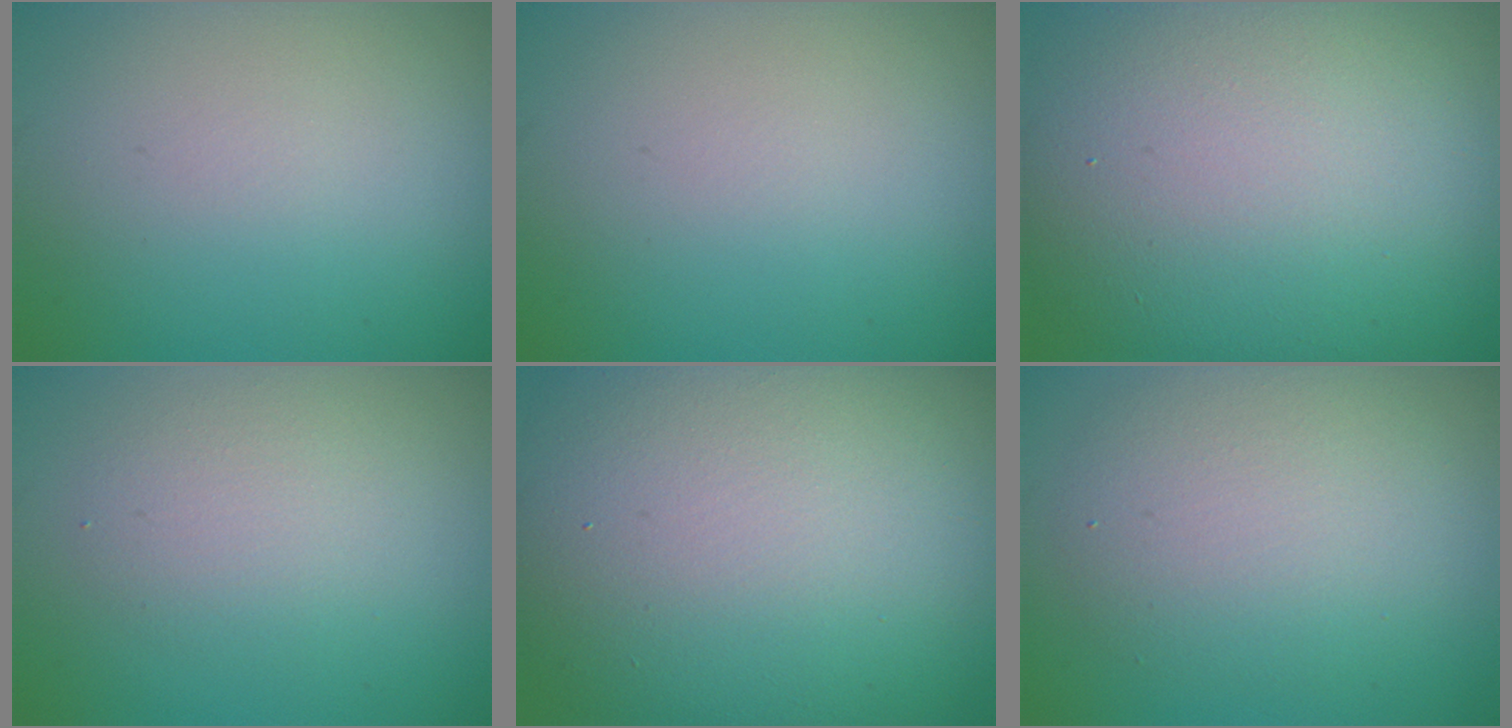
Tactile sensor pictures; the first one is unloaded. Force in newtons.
{"total": 0.0}
{"total": 15.4, "press": 15.3, "slide": 0.7}
{"total": 2.6, "press": 2.6, "slide": 0.2}
{"total": 16.7, "press": 16.7, "slide": 0.9}
{"total": 5.3, "press": 5.3, "slide": 0.2}